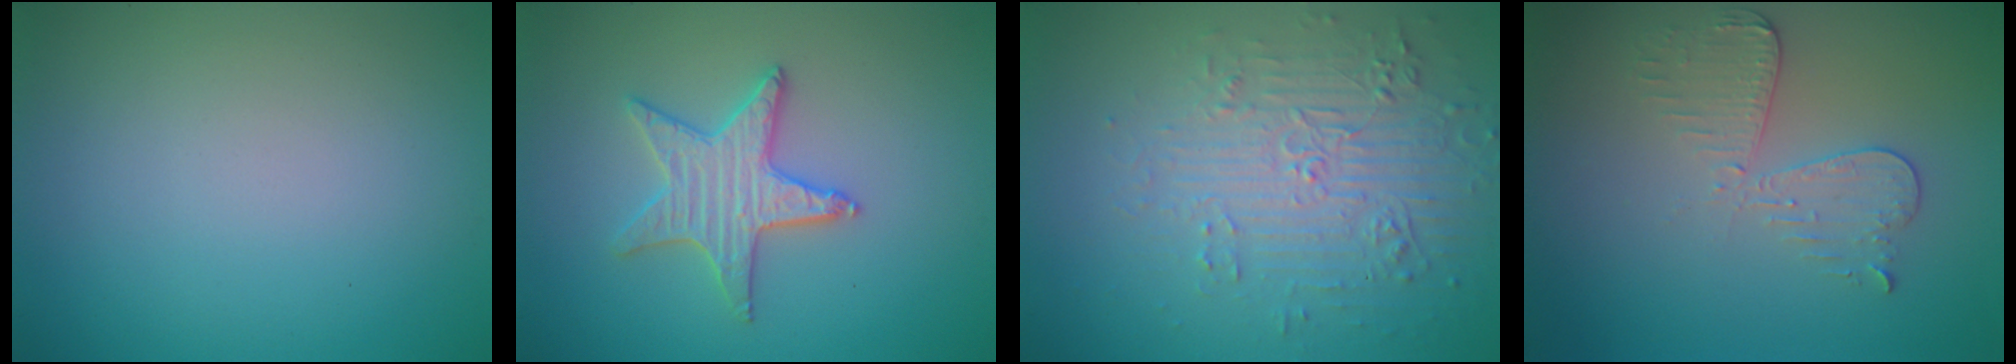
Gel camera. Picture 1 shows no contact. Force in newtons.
{"total": 3.3, "press": 3.3, "slide": 0.3}
{"total": 4.3, "press": 3.7, "slide": 2.2}
{"total": 3.0, "press": 2.7, "slide": 1.2}